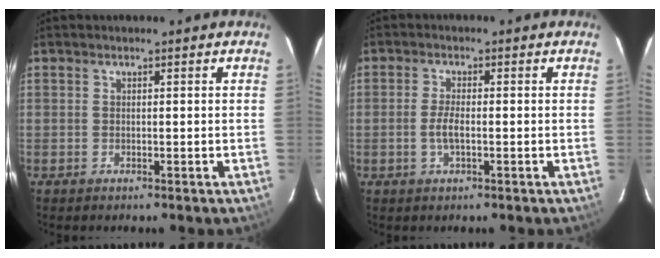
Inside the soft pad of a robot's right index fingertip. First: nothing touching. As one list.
[{"total": 3.0, "force": [-0.9, 0.7, 2.8], "torque": [-0.059, -0.002, -0.016]}]